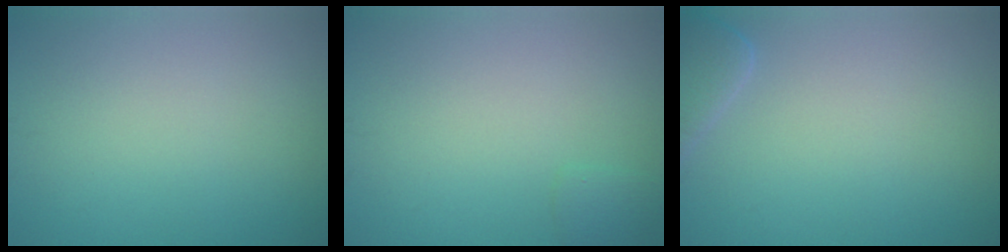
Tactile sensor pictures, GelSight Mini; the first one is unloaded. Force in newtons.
{"total": 0.9, "press": 0.9, "slide": 0.1}
{"total": 2.3, "press": 2.3, "slide": 0.3}